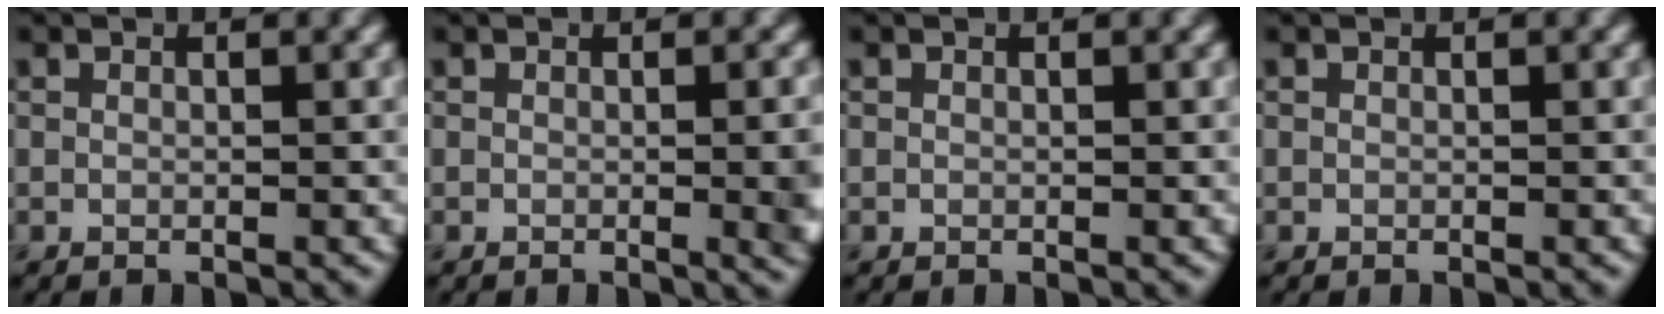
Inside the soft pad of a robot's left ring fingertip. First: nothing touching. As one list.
[{"total": 3.1, "force": [-0.2, 0.9, 2.9], "torque": [-0.029, 0.001, -0.004]}, {"total": 0.0}, {"total": 0.0}]